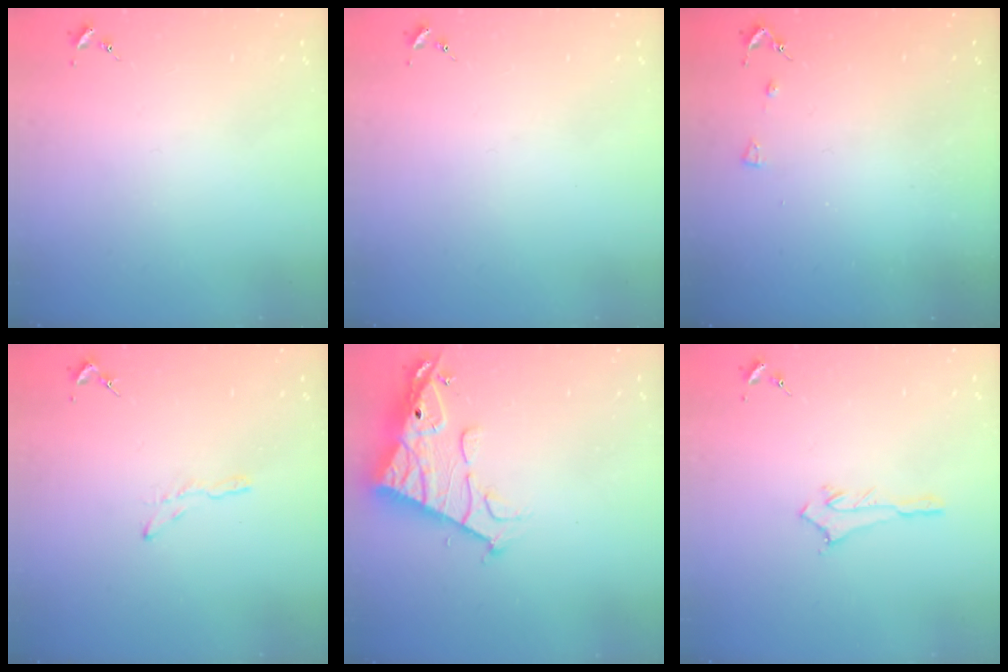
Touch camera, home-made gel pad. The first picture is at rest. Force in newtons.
{"total": 0.0}
{"total": 3.3, "press": 3.3, "slide": 0.6}
{"total": 3.2, "press": 3.2, "slide": 0.3}
{"total": 15.6, "press": 15.5, "slide": 1.5}
{"total": 2.9, "press": 2.8, "slide": 0.4}